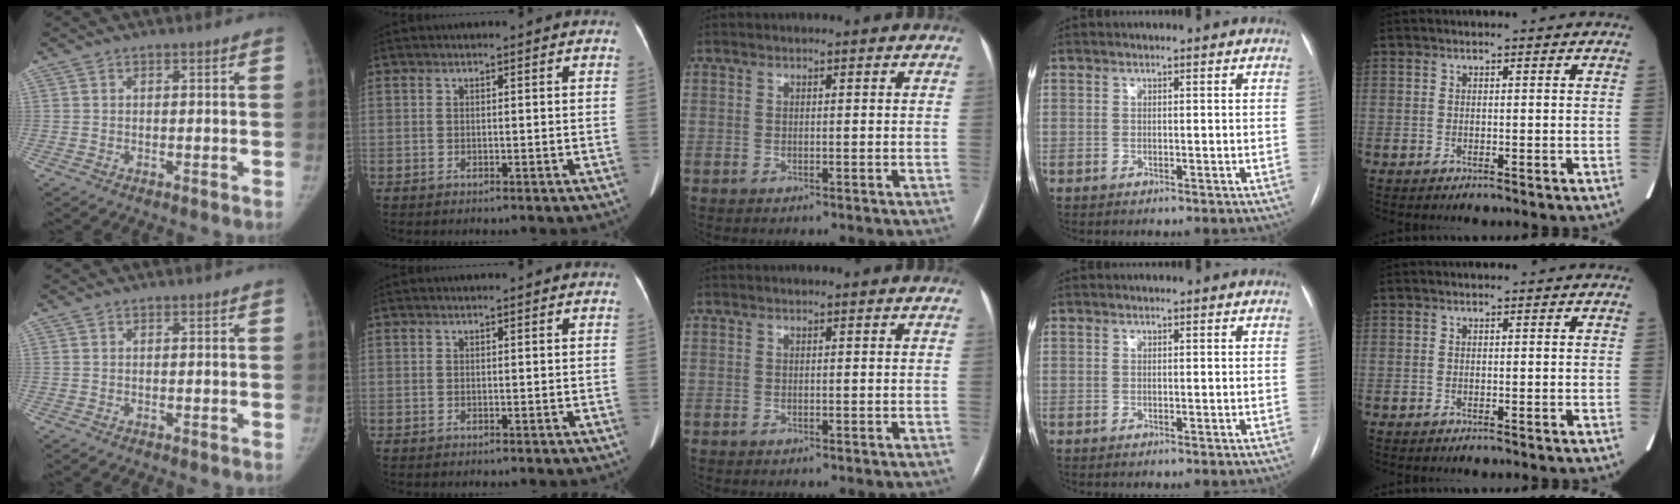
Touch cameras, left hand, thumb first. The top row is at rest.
{}